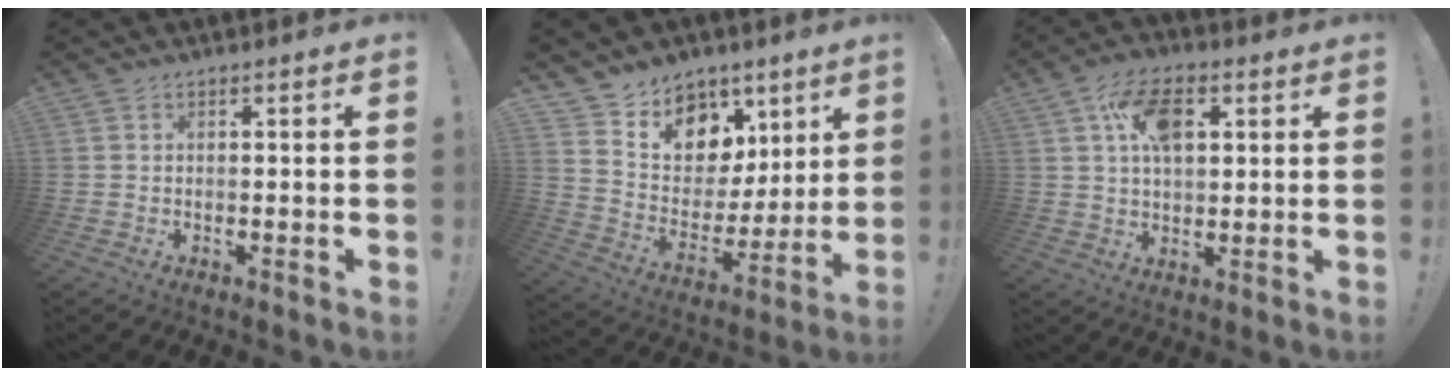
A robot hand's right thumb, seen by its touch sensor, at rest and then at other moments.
{"total": 10.5, "force": [6.9, 7.5, 2.5], "torque": [-0.051, -0.063, 0.139]}
{"total": 12.4, "force": [4.1, 7.3, 9.1], "torque": [-0.150, 0.011, 0.077]}